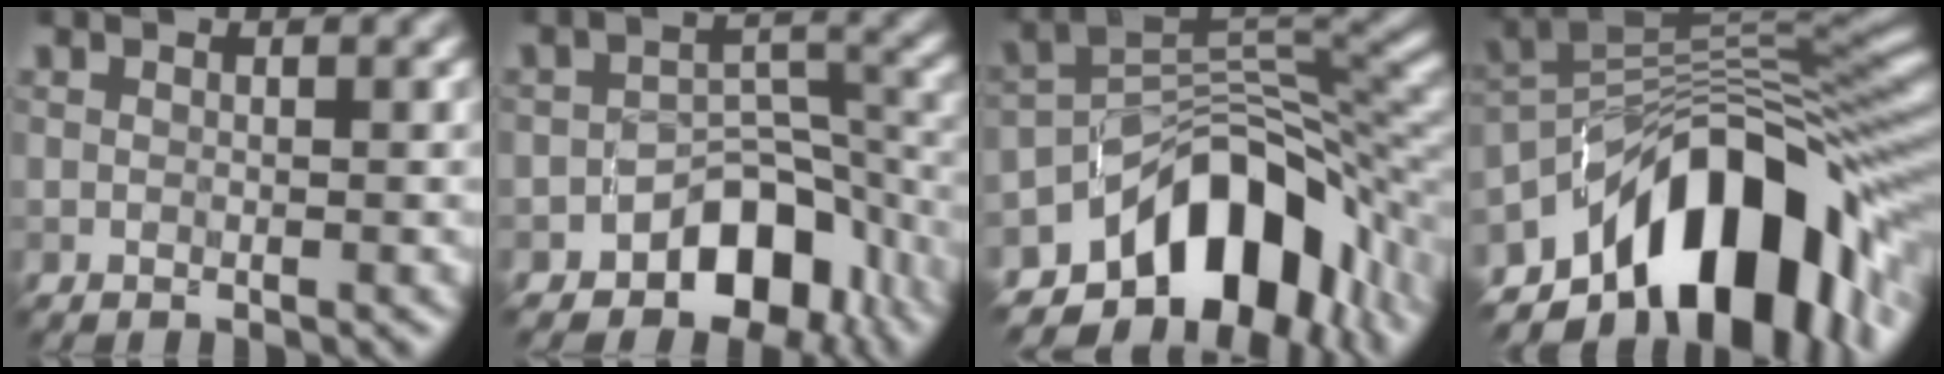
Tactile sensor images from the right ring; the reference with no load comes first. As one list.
[{"total": 6.9, "force": [-4.3, 4.1, 3.5], "torque": [-0.026, -0.002, -0.070]}, {"total": 11.6, "force": [-6.2, 6.6, 7.3], "torque": [-0.090, 0.001, -0.110]}, {"total": 14.1, "force": [-6.7, 7.2, 10.1], "torque": [-0.147, 0.017, -0.122]}]